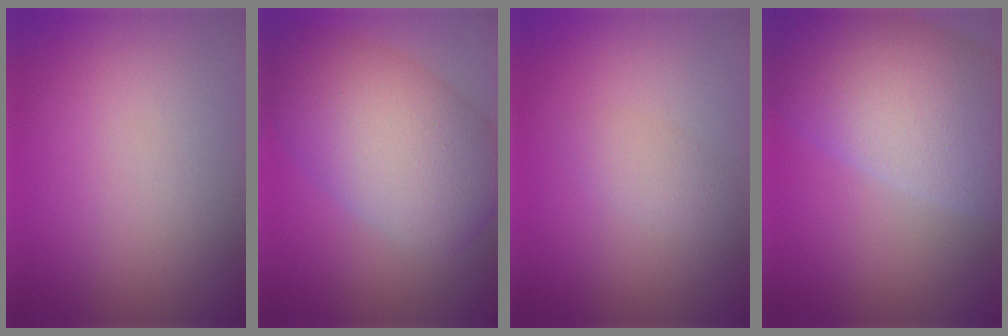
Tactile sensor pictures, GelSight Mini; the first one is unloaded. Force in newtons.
{"total": 9.9, "press": 9.9, "slide": 0.4}
{"total": 1.5, "press": 1.5, "slide": 0.1}
{"total": 11.6, "press": 11.5, "slide": 0.6}